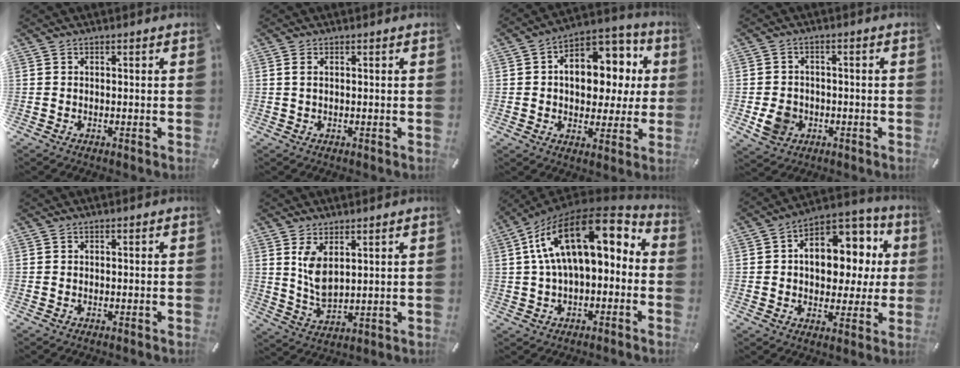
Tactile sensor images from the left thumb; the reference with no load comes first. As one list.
[{"total": 1.3, "force": [0.4, 0.4, 1.2], "torque": [-0.024, 0.002, 0.005]}, {"total": 13.3, "force": [2.1, 9.5, 9.0], "torque": [-0.127, -0.011, 0.039]}, {"total": 6.4, "force": [-1.7, 5.6, 2.6], "torque": [-0.048, 0.004, -0.030]}, {"total": 0.0}, {"total": 6.7, "force": [3.3, 3.1, 4.9], "torque": [-0.115, -0.016, 0.059]}, {"total": 20.0, "force": [6.3, 10.3, 16.0], "torque": [-0.295, -0.033, 0.099]}, {"total": 13.5, "force": [2.1, 9.6, 9.2], "torque": [-0.129, -0.012, 0.039]}]